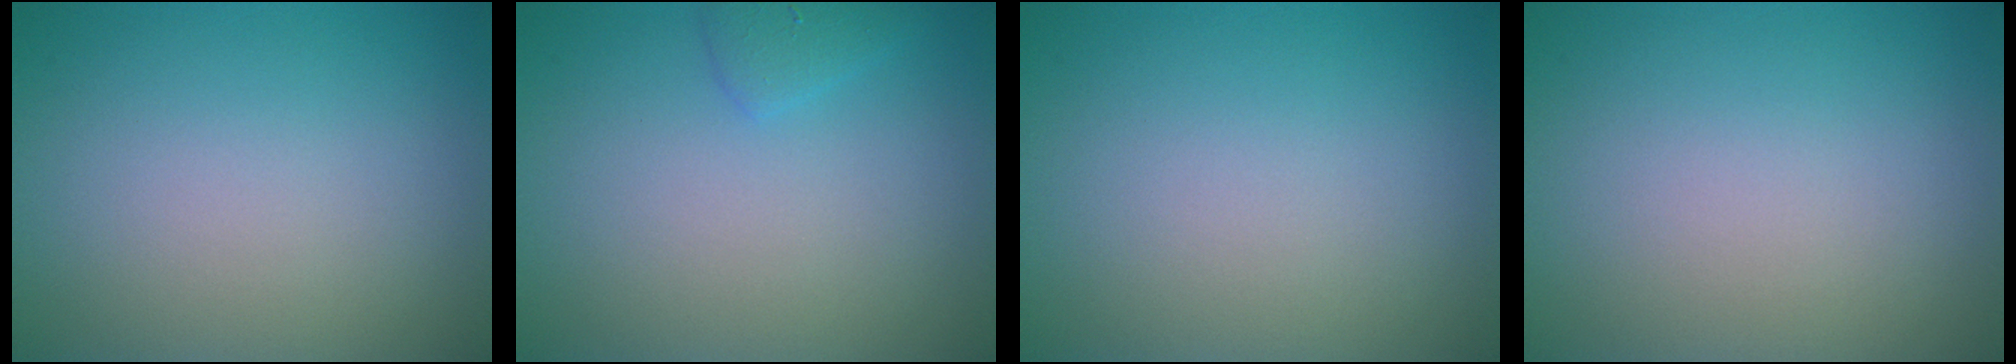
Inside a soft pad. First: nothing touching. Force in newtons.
{"total": 1.2, "press": 1.2, "slide": 0.1}
{"total": 0.0}
{"total": 0.0}